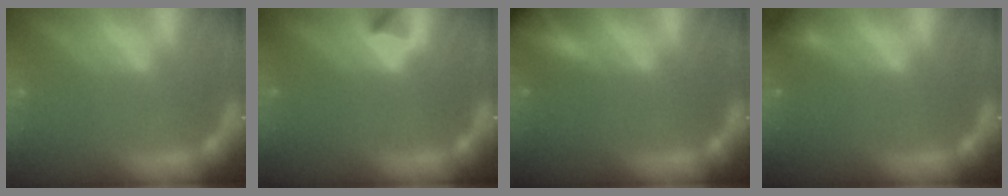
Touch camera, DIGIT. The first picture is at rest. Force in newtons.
{"total": 0.9}
{"total": 5.4}
{"total": 0.9}